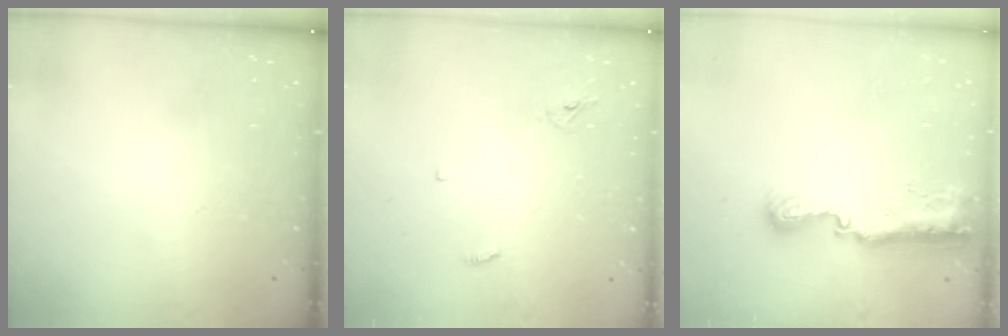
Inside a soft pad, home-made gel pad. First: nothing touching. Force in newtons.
{"total": 2.9, "press": 2.9, "slide": 0.2}
{"total": 11.2, "press": 10.1, "slide": 4.8}